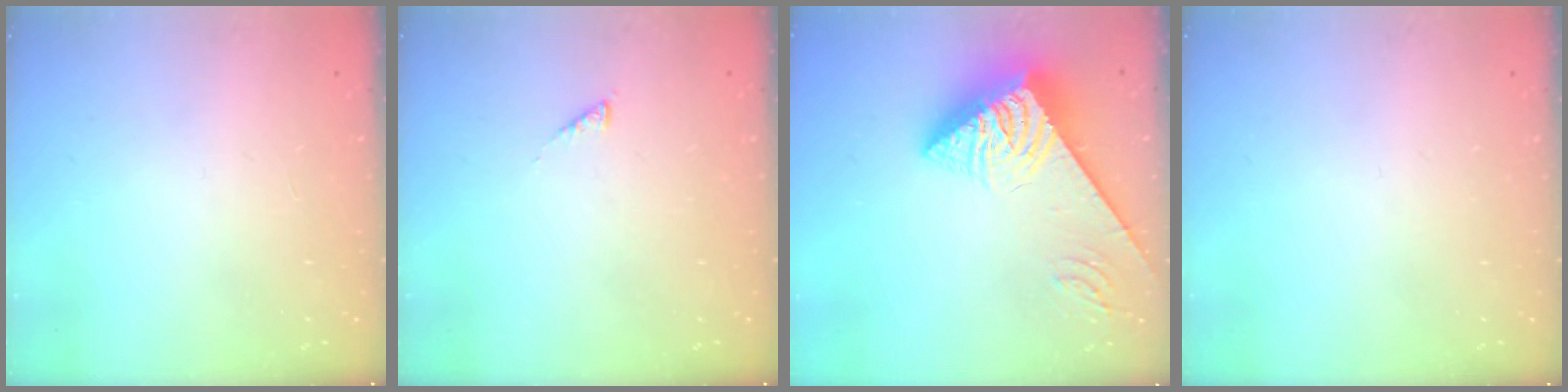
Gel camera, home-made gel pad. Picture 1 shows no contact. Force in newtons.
{"total": 0.9, "press": 0.9, "slide": 0.3}
{"total": 7.1, "press": 7.1, "slide": 0.9}
{"total": 0.0}